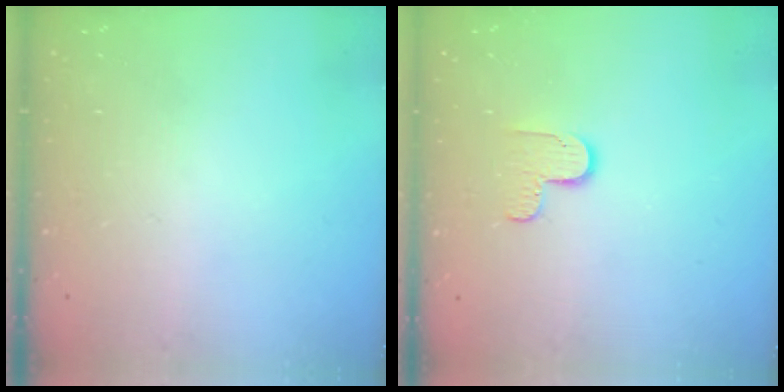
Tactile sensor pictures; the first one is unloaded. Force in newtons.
{"total": 5.8, "press": 5.7, "slide": 0.6}